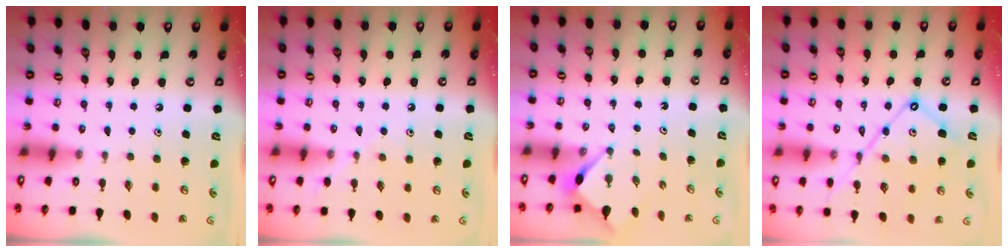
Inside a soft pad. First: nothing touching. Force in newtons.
{"total": 6.7, "press": 6.7, "slide": 0.8}
{"total": 3.2, "press": 3.2, "slide": 0.3}
{"total": 13.6, "press": 13.6, "slide": 1.3}